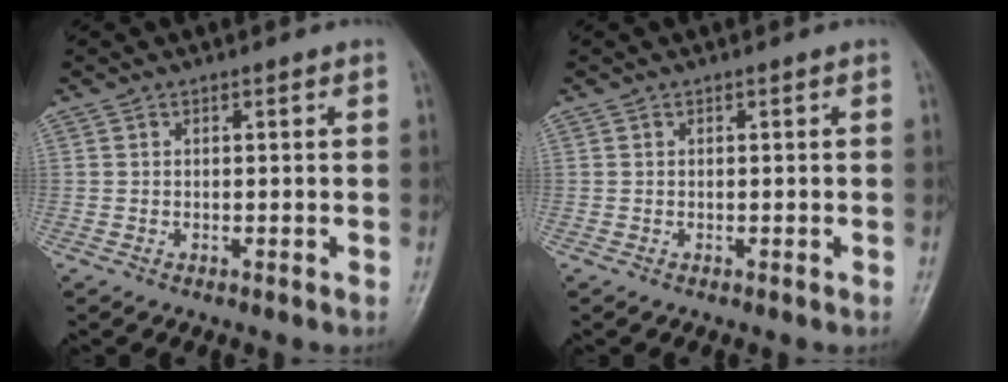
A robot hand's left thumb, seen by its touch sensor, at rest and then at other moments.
{"total": 0.0}